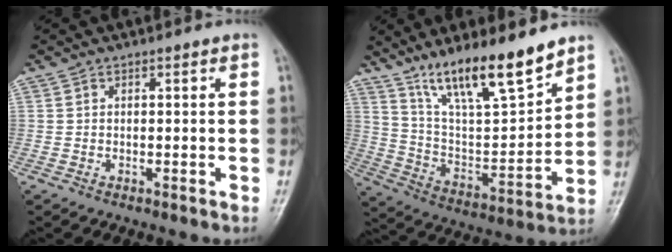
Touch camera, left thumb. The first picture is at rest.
{"total": 17.2, "force": [12.7, 3.6, 11.0], "torque": [-0.164, -0.071, 0.236]}